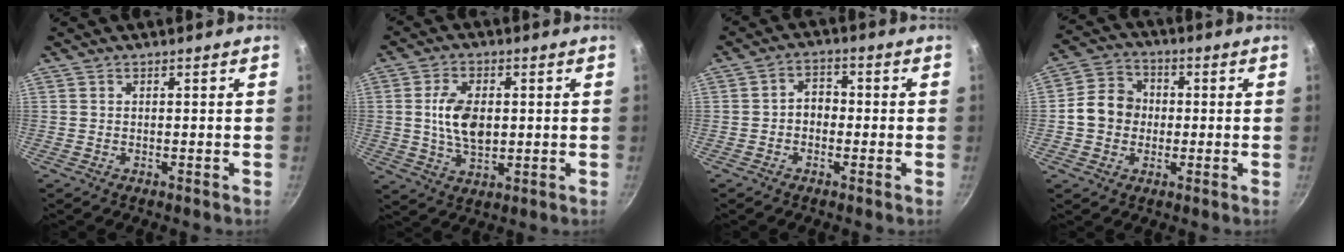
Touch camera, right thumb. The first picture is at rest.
{"total": 9.4, "force": [0.7, 5.6, 7.4], "torque": [-0.125, -0.004, 0.014]}
{"total": 4.1, "force": [-0.7, 3.2, 2.5], "torque": [-0.019, 0.017, -0.020]}
{"total": 8.9, "force": [-0.4, 7.7, 4.3], "torque": [-0.043, 0.019, -0.025]}